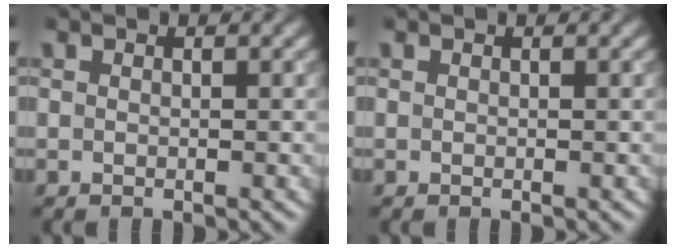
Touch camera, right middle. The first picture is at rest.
{"total": 0.0}